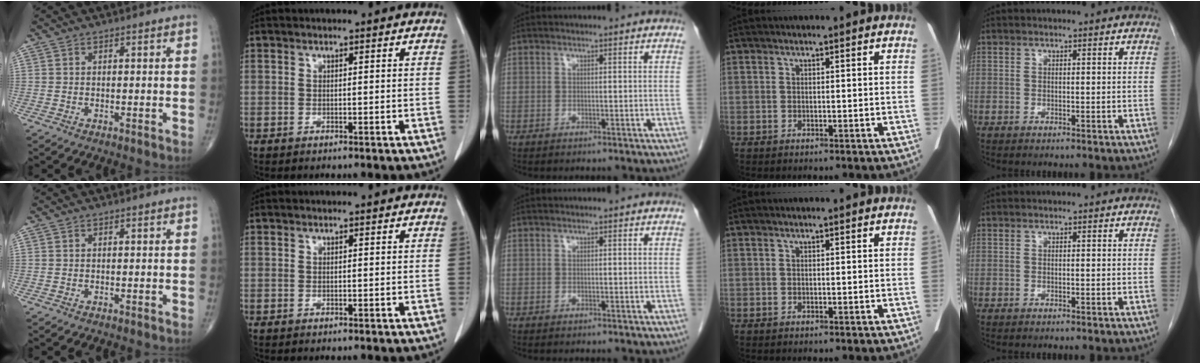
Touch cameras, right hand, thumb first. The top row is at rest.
{}